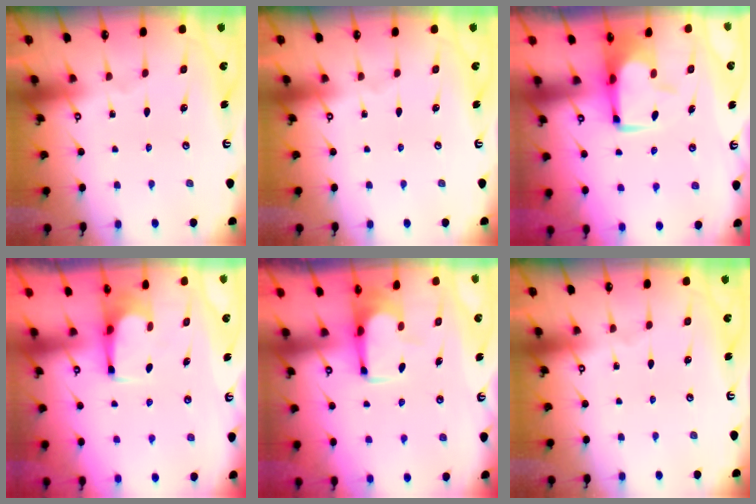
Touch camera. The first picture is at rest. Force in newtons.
{"total": 0.0}
{"total": 0.9, "press": 0.1, "slide": 0.9}
{"total": 2.4, "press": 2.4, "slide": 0.4}
{"total": 3.5, "press": 3.4, "slide": 0.4}
{"total": 0.0}